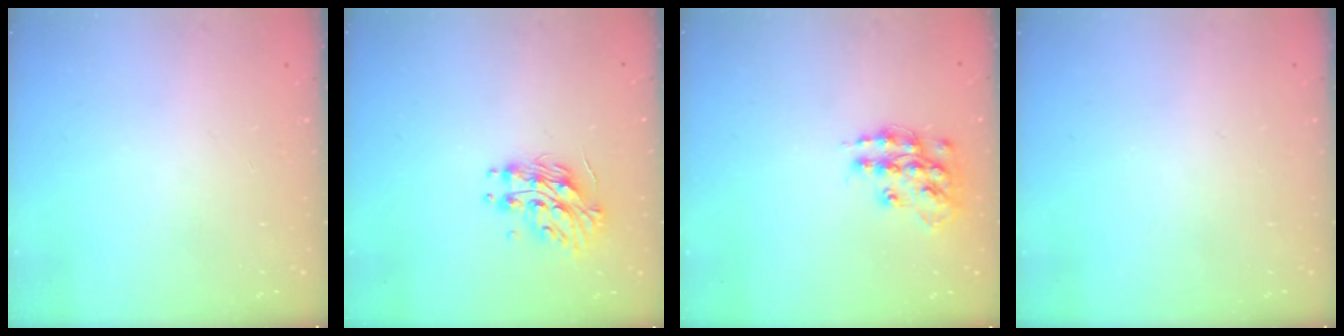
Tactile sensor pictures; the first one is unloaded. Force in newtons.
{"total": 11.6, "press": 11.6, "slide": 0.0}
{"total": 13.7, "press": 13.7, "slide": 0.9}
{"total": 0.0}